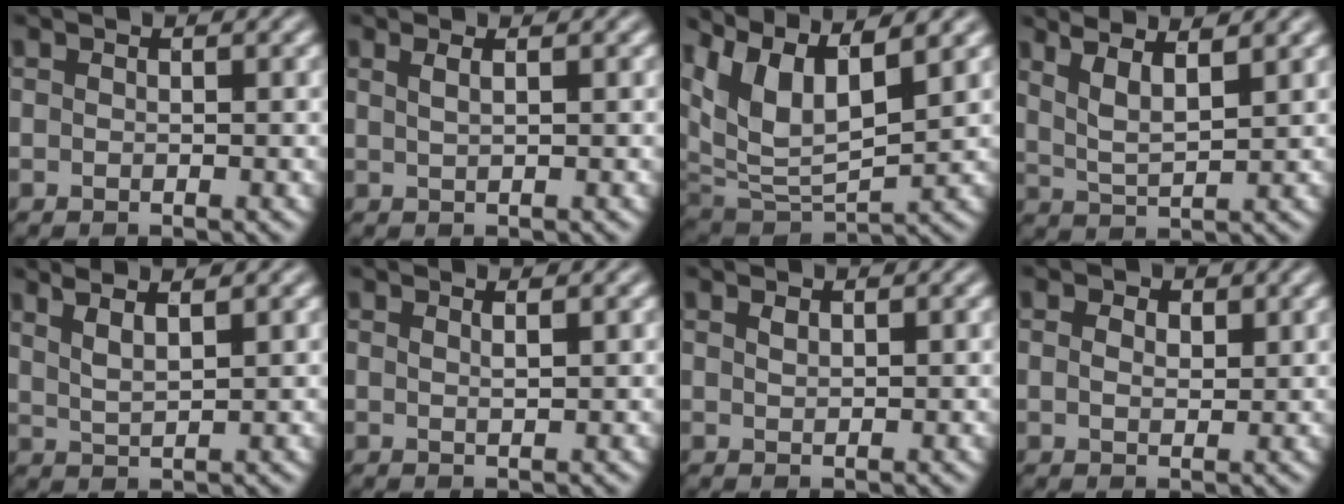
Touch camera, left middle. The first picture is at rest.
{"total": 1.4, "force": [0.6, 0.6, 1.1], "torque": [-0.011, 0.003, 0.004]}
{"total": 8.9, "force": [5.2, 3.5, 6.3], "torque": [-0.142, 0.009, 0.102]}
{"total": 4.0, "force": [2.5, 1.2, 3.0], "torque": [-0.054, 0.011, 0.041]}
{"total": 3.1, "force": [2.0, 0.8, 2.2], "torque": [-0.027, 0.010, 0.028]}
{"total": 1.0, "force": [0.5, 0.3, 0.8], "torque": [-0.003, 0.004, 0.004]}
{"total": 0.5, "force": [0.4, 0.2, 0.3], "torque": [-0.007, 0.001, 0.009]}
{"total": 2.4, "force": [1.3, 1.6, 1.3], "torque": [-0.025, 0.010, 0.004]}